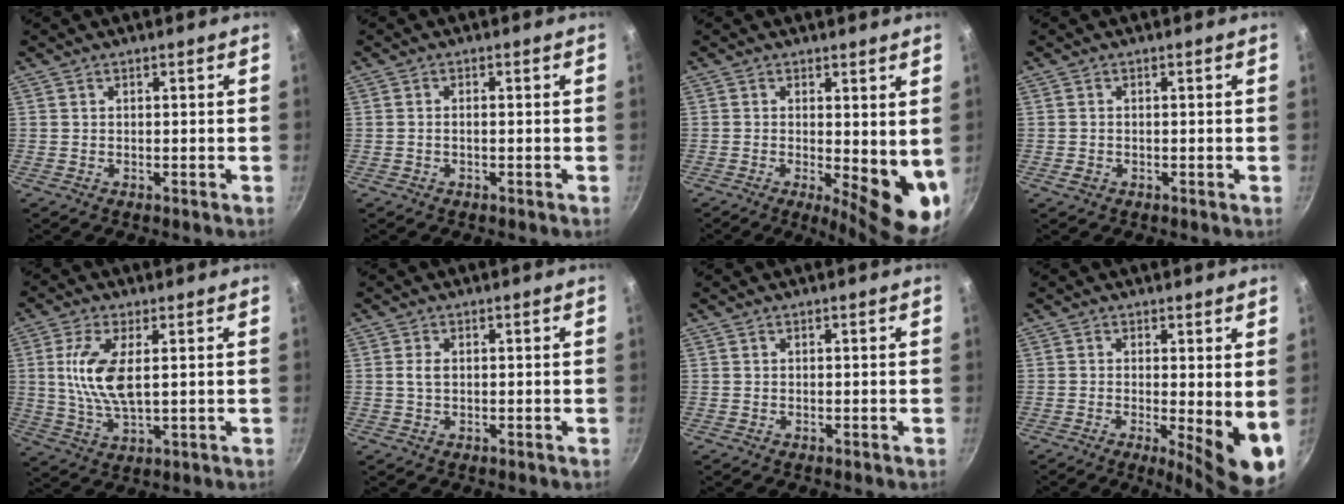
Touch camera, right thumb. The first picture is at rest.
{"total": 0.9, "force": [-0.3, 0.3, 0.8], "torque": [-0.023, 0.007, -0.007]}
{"total": 11.1, "force": [-0.5, 4.0, 10.4], "torque": [-0.118, -0.019, 0.001]}
{"total": 1.2, "force": [-0.5, 0.9, 0.6], "torque": [-0.012, 0.001, -0.009]}
{"total": 9.9, "force": [1.7, 4.0, 8.9], "torque": [-0.184, -0.004, 0.036]}
{"total": 1.9, "force": [0.2, 1.1, 1.5], "torque": [-0.028, 0.003, 0.004]}
{"total": 0.0}
{"total": 9.5, "force": [-0.8, 2.4, 9.2], "torque": [-0.114, -0.017, -0.006]}